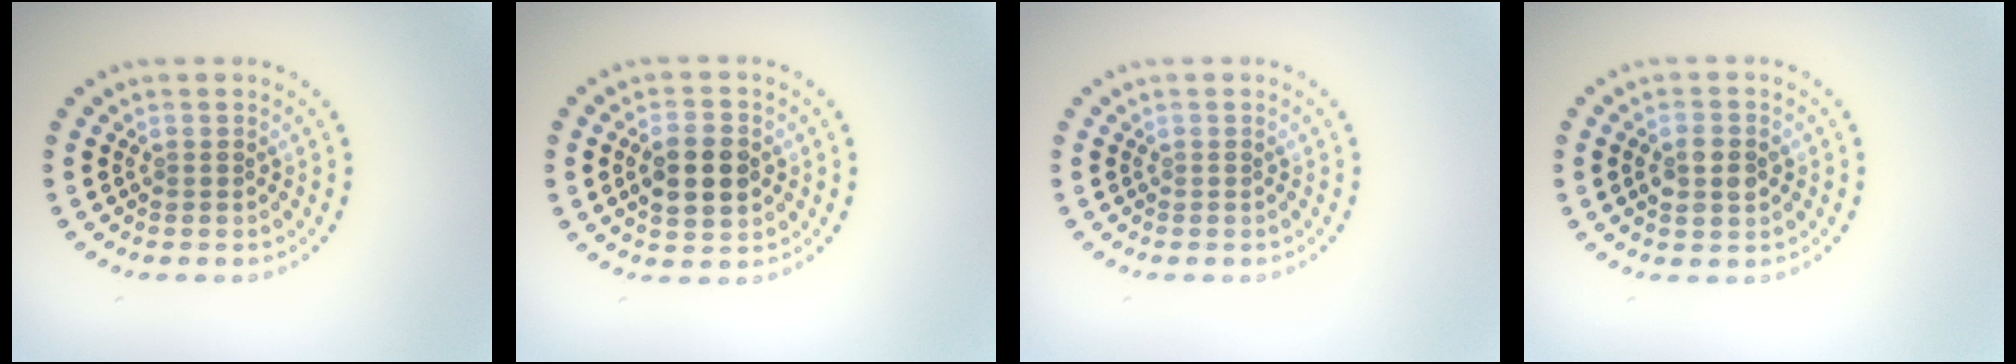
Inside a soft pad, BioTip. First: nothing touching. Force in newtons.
{"total": 4.4, "press": 4.4, "slide": 0.2}
{"total": 0.0}
{"total": 2.5, "press": 2.5, "slide": 0.2}